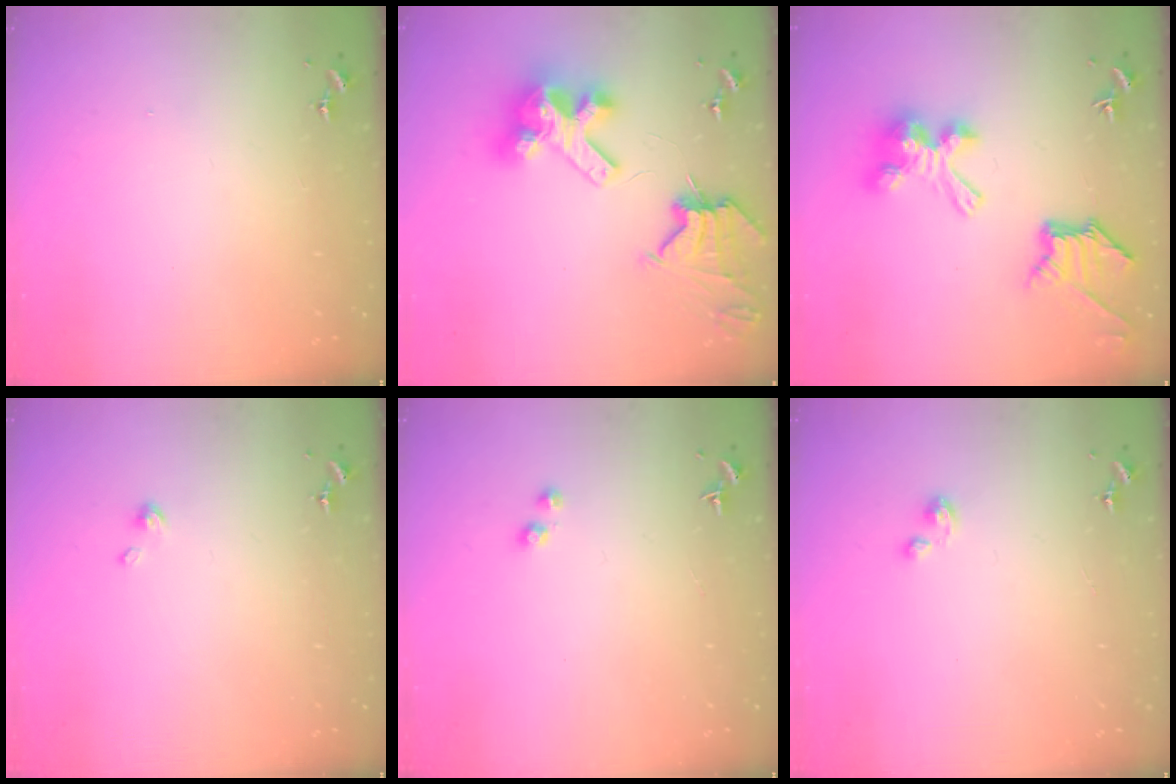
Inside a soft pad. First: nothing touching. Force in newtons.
{"total": 14.8, "press": 14.7, "slide": 1.7}
{"total": 12.1, "press": 12.0, "slide": 1.4}
{"total": 2.9, "press": 2.9, "slide": 0.2}
{"total": 2.4, "press": 2.3, "slide": 0.9}
{"total": 2.3, "press": 2.3, "slide": 0.2}